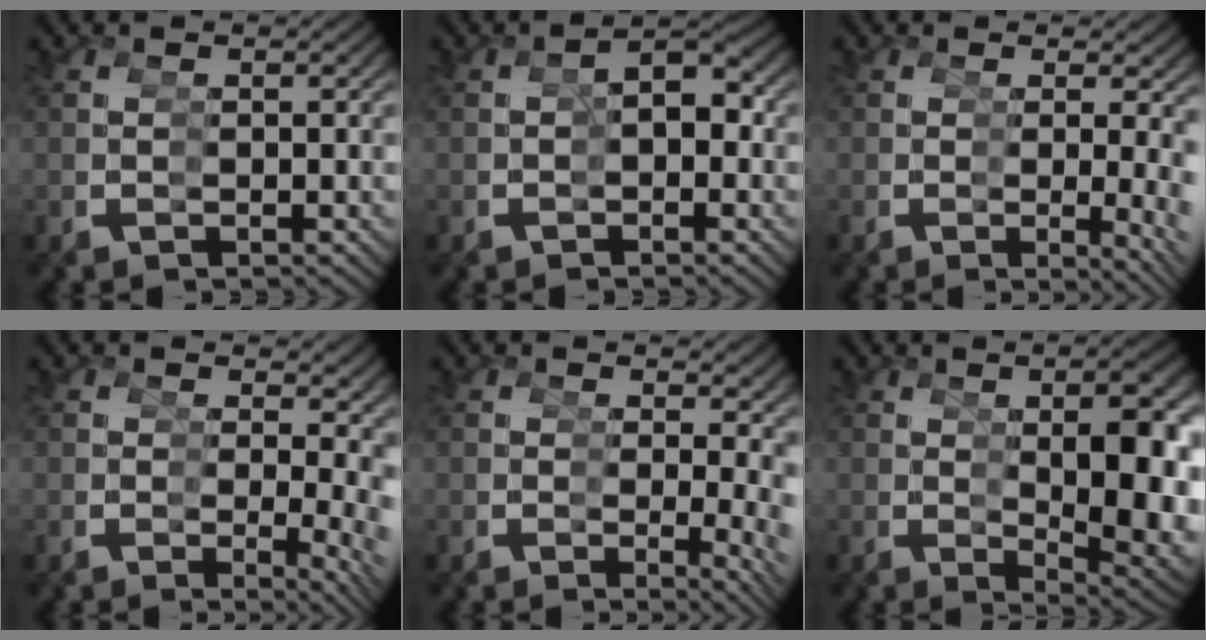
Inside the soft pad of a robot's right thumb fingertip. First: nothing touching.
{"total": 3.4, "force": [-0.5, 2.4, 2.3], "torque": [-0.026, -0.003, -0.011]}
{"total": 3.7, "force": [-0.1, 0.7, 3.6], "torque": [-0.044, -0.011, 0.001]}
{"total": 4.3, "force": [0.6, 1.7, 3.9], "torque": [-0.028, -0.010, 0.006]}
{"total": 3.9, "force": [0.4, 1.4, 3.6], "torque": [-0.029, -0.011, 0.006]}
{"total": 10.3, "force": [-0.2, 4.2, 9.5], "torque": [-0.128, -0.021, 0.012]}